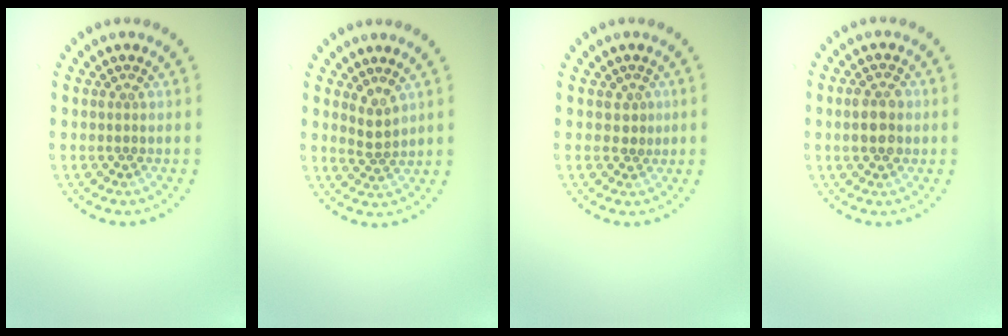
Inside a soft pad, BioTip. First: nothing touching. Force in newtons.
{"total": 1.7, "press": 1.2, "slide": 1.2}
{"total": 1.1, "press": 0.9, "slide": 0.7}
{"total": 2.9, "press": 2.9, "slide": 0.2}